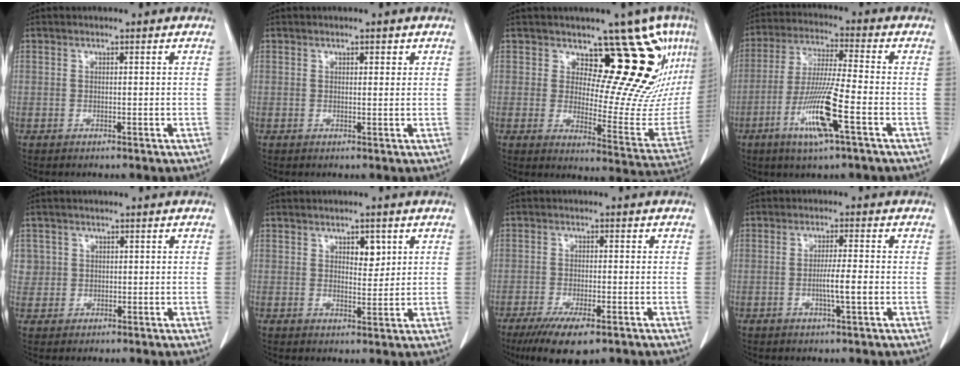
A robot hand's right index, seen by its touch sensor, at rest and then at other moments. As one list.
[{"total": 1.1, "force": [0.7, 0.5, 0.7], "torque": [-0.009, -0.002, 0.007]}, {"total": 17.2, "force": [9.5, 6.4, 12.9], "torque": [-0.150, -0.034, 0.106]}, {"total": 11.6, "force": [-4.5, 0.0, 10.6], "torque": [-0.211, -0.018, -0.087]}, {"total": 2.7, "force": [0.8, 2.6, -0.1], "torque": [0.022, 0.006, 0.014]}, {"total": 4.1, "force": [1.6, 2.3, 3.0], "torque": [-0.037, 0.005, 0.024]}, {"total": 8.4, "force": [-5.3, 2.2, 6.0], "torque": [-0.099, -0.017, -0.084]}, {"total": 3.9, "force": [-0.9, -0.2, 3.8], "torque": [-0.066, -0.003, -0.014]}]